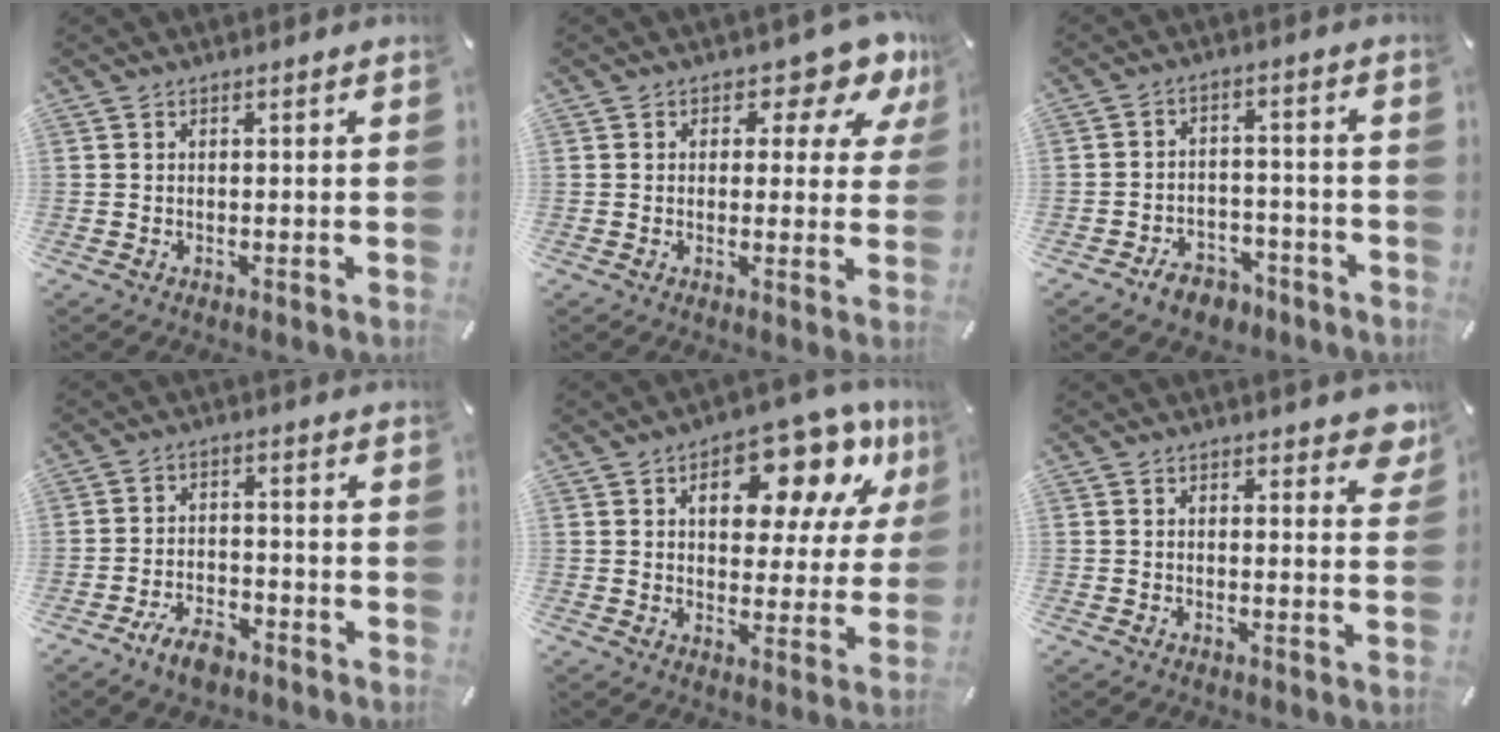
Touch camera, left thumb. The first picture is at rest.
{"total": 7.6, "force": [4.4, 4.1, 4.7], "torque": [-0.049, -0.028, 0.068]}
{"total": 6.7, "force": [-4.9, 4.1, 2.1], "torque": [-0.026, 0.036, -0.086]}
{"total": 6.3, "force": [-4.6, 3.0, 3.0], "torque": [-0.062, 0.024, -0.086]}
{"total": 16.0, "force": [9.0, 8.7, 10.0], "torque": [-0.128, -0.046, 0.147]}
{"total": 4.4, "force": [3.1, 2.0, 2.5], "torque": [-0.017, -0.018, 0.049]}